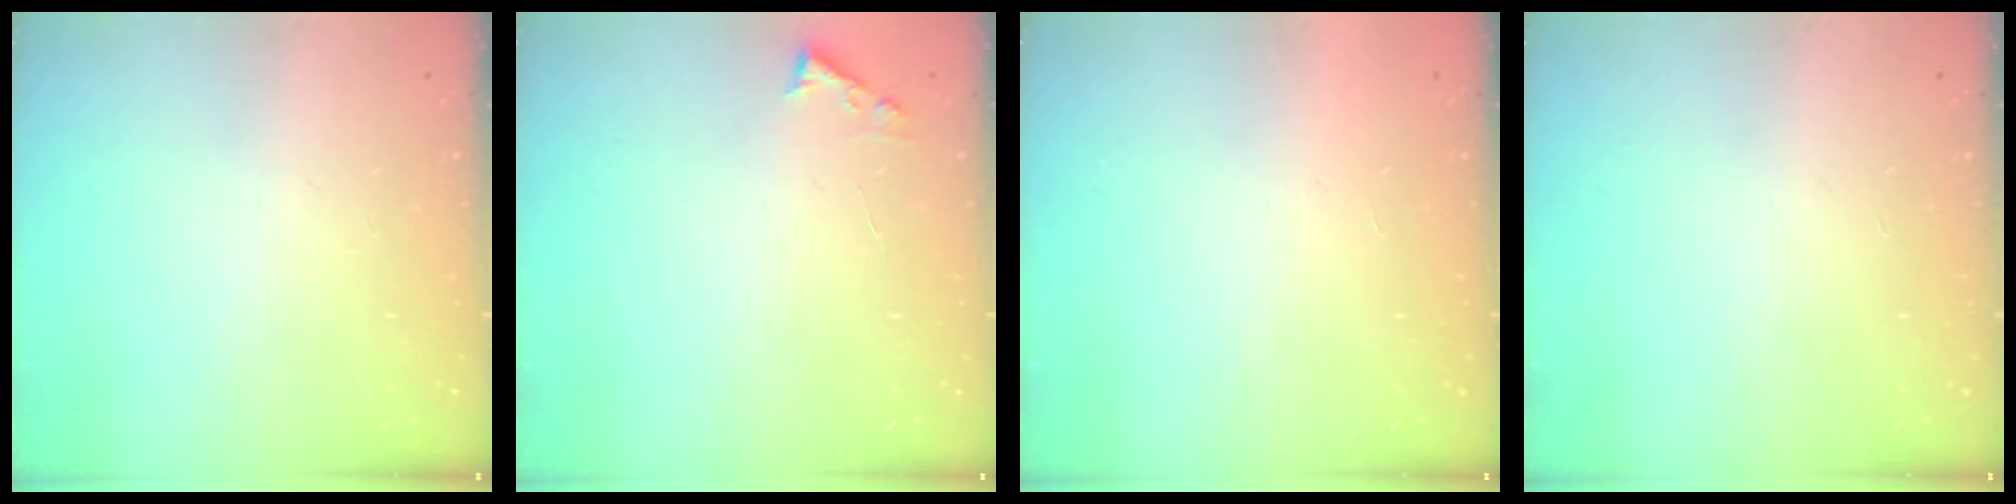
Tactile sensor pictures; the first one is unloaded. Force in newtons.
{"total": 3.6, "press": 3.6, "slide": 0.5}
{"total": 1.7, "press": 1.7, "slide": 0.1}
{"total": 0.0}